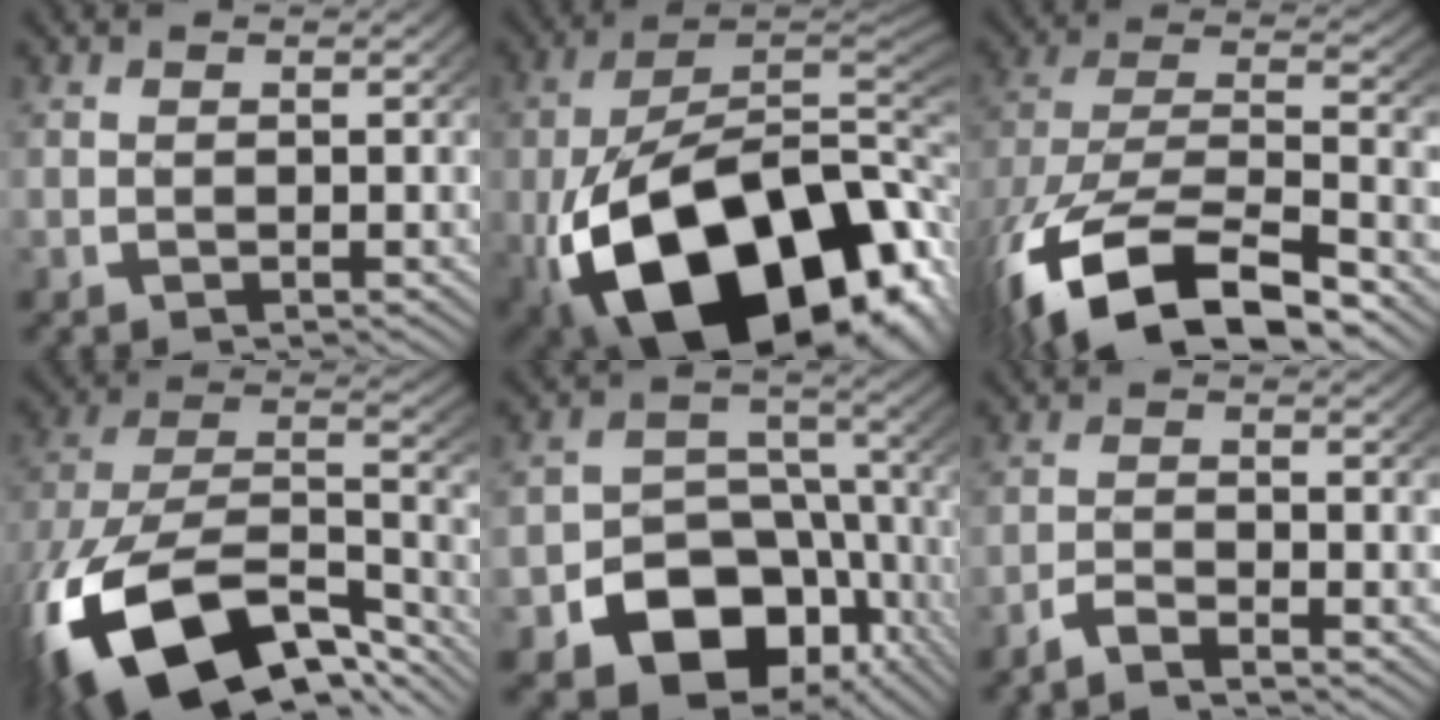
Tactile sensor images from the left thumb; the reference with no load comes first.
{"total": 26.5, "force": [-6.0, 16.9, 19.5], "torque": [-0.344, -0.096, -0.053]}
{"total": 14.0, "force": [-4.9, 7.9, 10.5], "torque": [-0.226, -0.050, -0.047]}
{"total": 17.8, "force": [-7.3, 10.6, 12.3], "torque": [-0.259, -0.067, -0.083]}
{"total": 13.0, "force": [-6.5, 9.0, 6.7], "torque": [-0.118, -0.060, -0.084]}
{"total": 1.9, "force": [-1.7, 0.3, 0.6], "torque": [-0.014, -0.001, -0.039]}